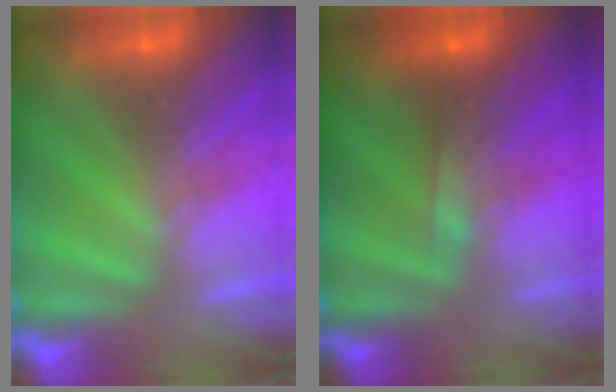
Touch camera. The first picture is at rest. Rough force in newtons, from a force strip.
{"total": 3.9}